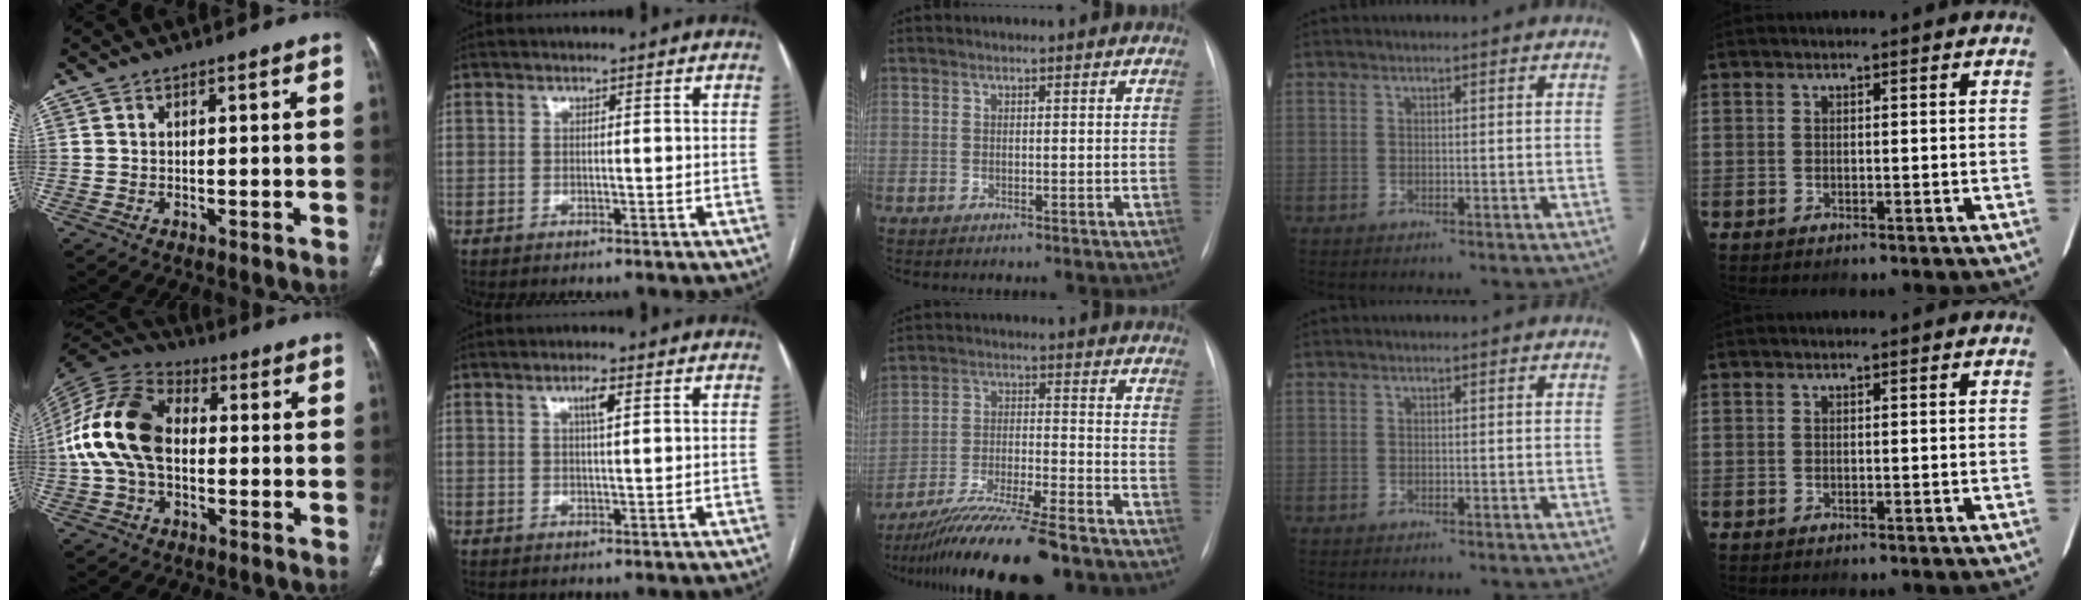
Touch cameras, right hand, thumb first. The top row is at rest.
{"thumb": {"total": 15.8, "force": [-0.3, 10.3, 11.9], "torque": [-0.240, 0.035, -0.014]}, "index": {"total": 2.3, "force": [1.0, 0.2, 2.1], "torque": [-0.038, 0.000, 0.017]}, "middle": {"total": 14.4, "force": [-12.2, 0.4, 7.7], "torque": [-0.128, -0.021, -0.203]}}